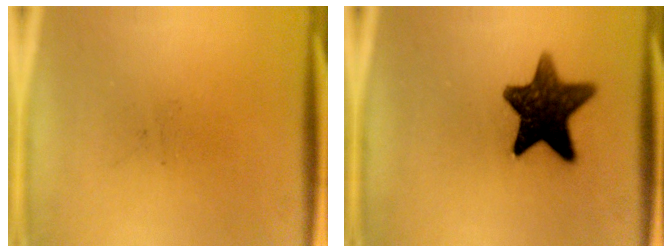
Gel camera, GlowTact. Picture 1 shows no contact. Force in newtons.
{"total": 12.5}